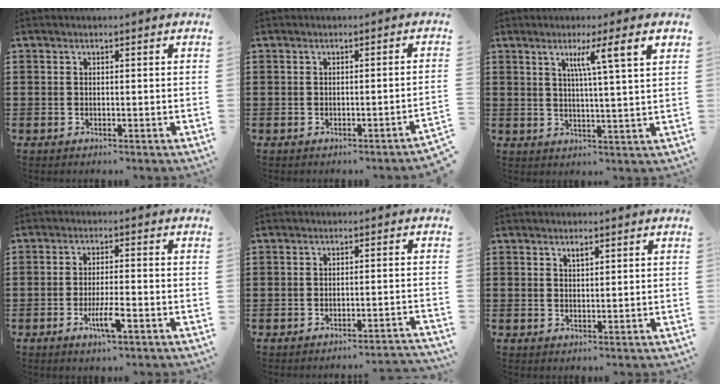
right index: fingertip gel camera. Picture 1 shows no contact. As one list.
[{"total": 1.0, "force": [-0.7, -0.3, 0.7], "torque": [-0.013, -0.004, -0.014]}, {"total": 5.8, "force": [2.7, -0.4, 5.2], "torque": [-0.094, -0.008, 0.036]}, {"total": 4.8, "force": [-2.3, 0.8, 4.1], "torque": [-0.079, -0.007, -0.041]}, {"total": 2.0, "force": [-1.8, -0.3, 0.8], "torque": [-0.015, -0.001, -0.038]}, {"total": 1.2, "force": [0.9, 0.4, 0.7], "torque": [-0.015, 0.002, 0.015]}]